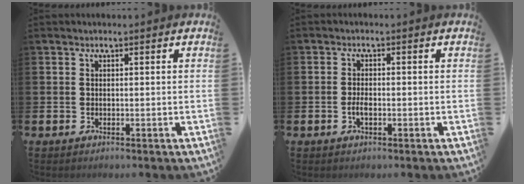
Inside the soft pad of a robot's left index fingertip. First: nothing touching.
{"total": 1.9, "force": [-0.5, 0.8, 1.6], "torque": [-0.022, -0.003, -0.012]}